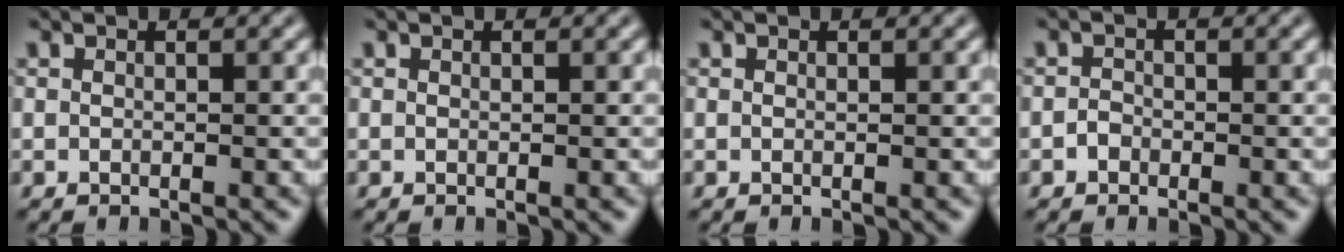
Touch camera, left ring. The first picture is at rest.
{"total": 0.0}
{"total": 0.0}
{"total": 0.9, "force": [-0.4, 0.7, 0.2], "torque": [-0.004, 0.000, -0.010]}